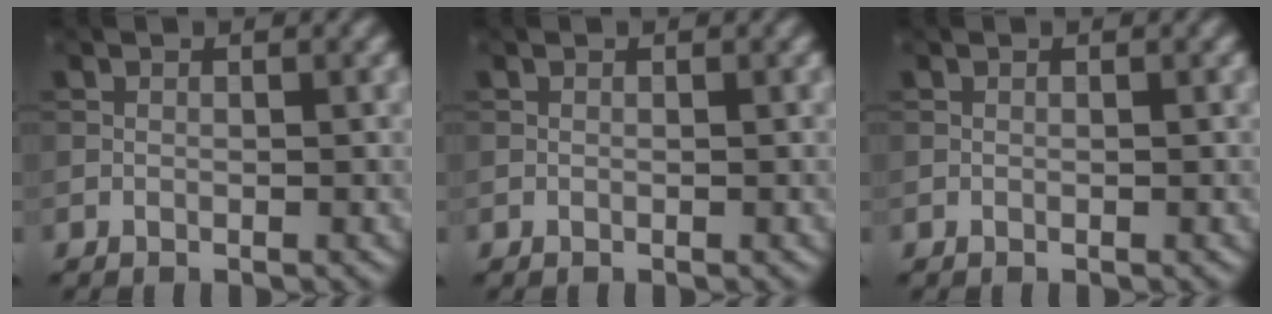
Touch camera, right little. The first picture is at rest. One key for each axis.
{"total": 0.0}
{"total": 0.0}